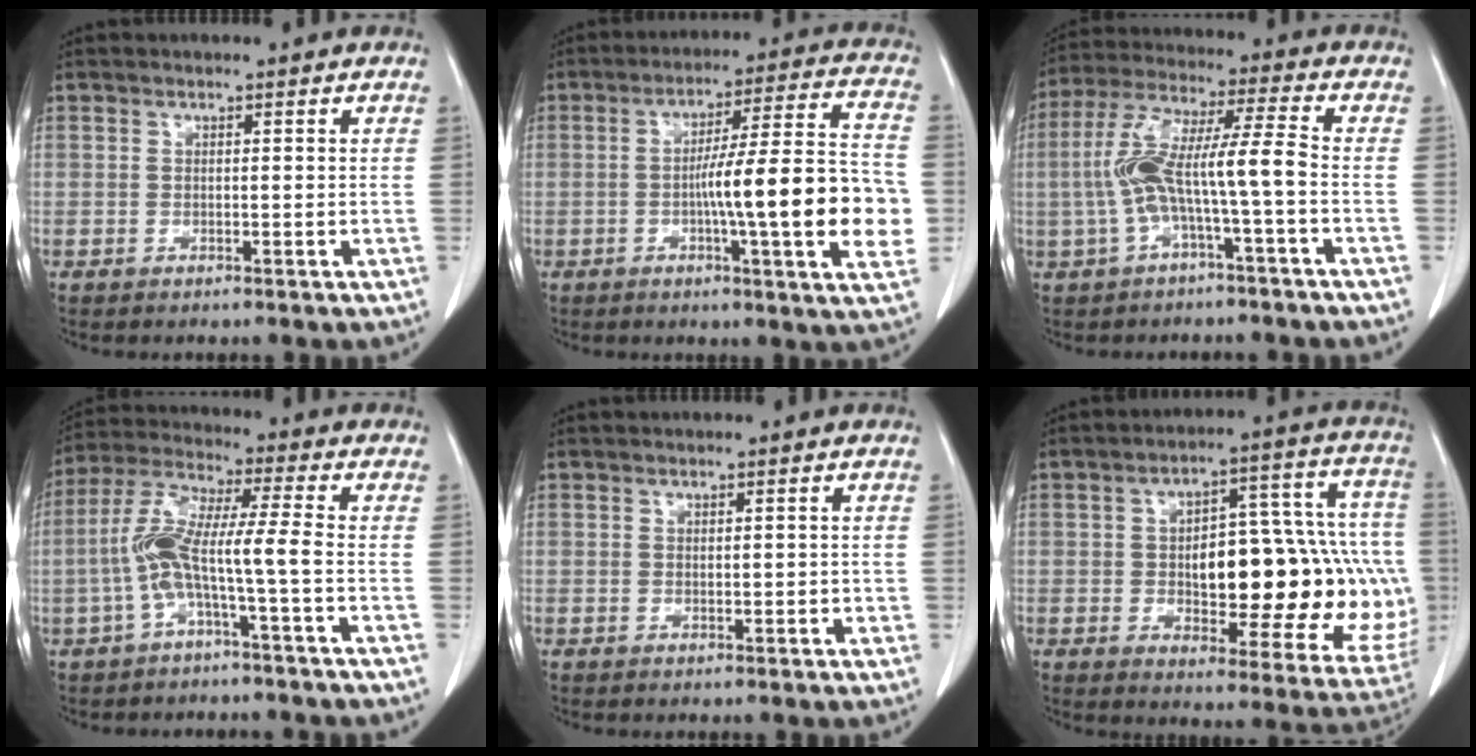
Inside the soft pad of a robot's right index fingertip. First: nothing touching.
{"total": 17.7, "force": [-3.0, 0.8, 17.5], "torque": [-0.233, 0.012, -0.044]}
{"total": 10.0, "force": [-2.1, 0.2, 9.8], "torque": [-0.199, 0.031, -0.040]}
{"total": 8.7, "force": [-2.3, -0.1, 8.4], "torque": [-0.178, 0.025, -0.046]}
{"total": 0.9, "force": [0.0, 0.5, 0.8], "torque": [-0.012, -0.001, 0.002]}
{"total": 25.3, "force": [-2.0, 9.7, 23.3], "torque": [-0.234, 0.045, 0.004]}